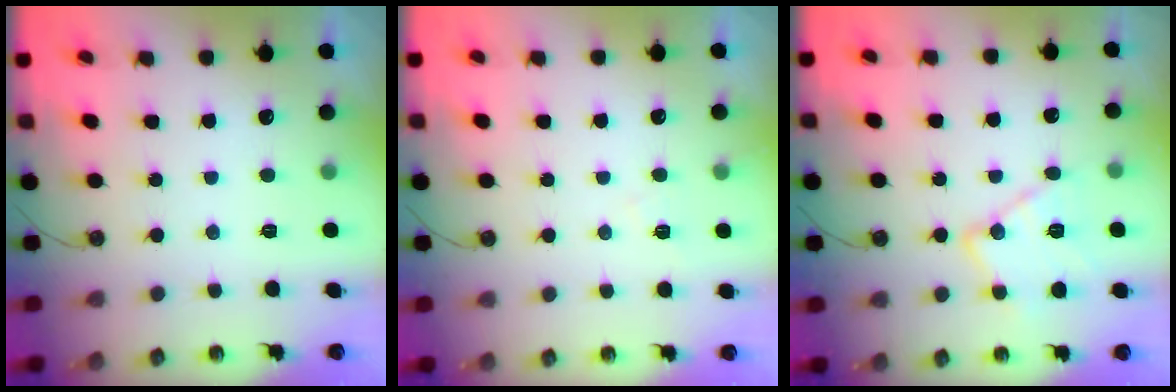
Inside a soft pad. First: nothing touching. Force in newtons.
{"total": 3.6, "press": 3.6, "slide": 0.5}
{"total": 14.6, "press": 14.6, "slide": 0.6}